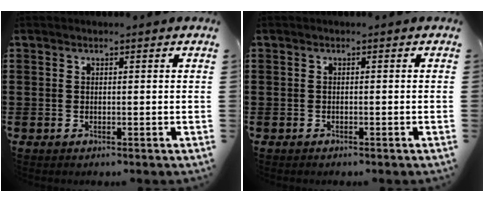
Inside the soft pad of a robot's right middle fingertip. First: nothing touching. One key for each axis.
{"total": 0.5, "fx": -0.5, "fy": 0.1, "fz": 0.1, "tx": -0.003, "ty": -0.001, "tz": -0.011}